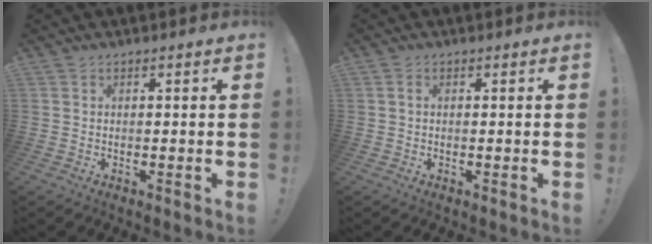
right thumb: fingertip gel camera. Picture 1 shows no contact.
{"total": 1.0, "force": [0.2, 0.5, 0.8], "torque": [-0.020, 0.004, 0.003]}